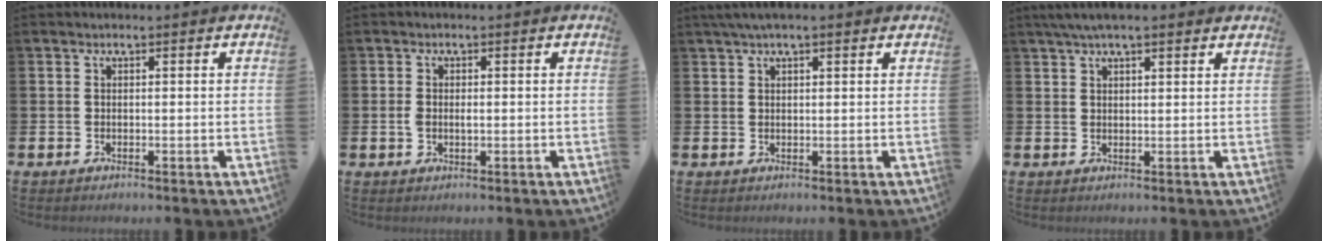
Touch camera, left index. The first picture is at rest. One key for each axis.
{"total": 1.2, "fx": 0.0, "fy": 0.7, "fz": 1.0, "tx": -0.015, "ty": 0.004, "tz": -0.002}
{"total": 2.2, "fx": 1.6, "fy": 0.5, "fz": 1.4, "tx": -0.022, "ty": 0.004, "tz": 0.027}
{"total": 3.7, "fx": 2.9, "fy": 0.9, "fz": 2.1, "tx": -0.040, "ty": 0.000, "tz": 0.051}